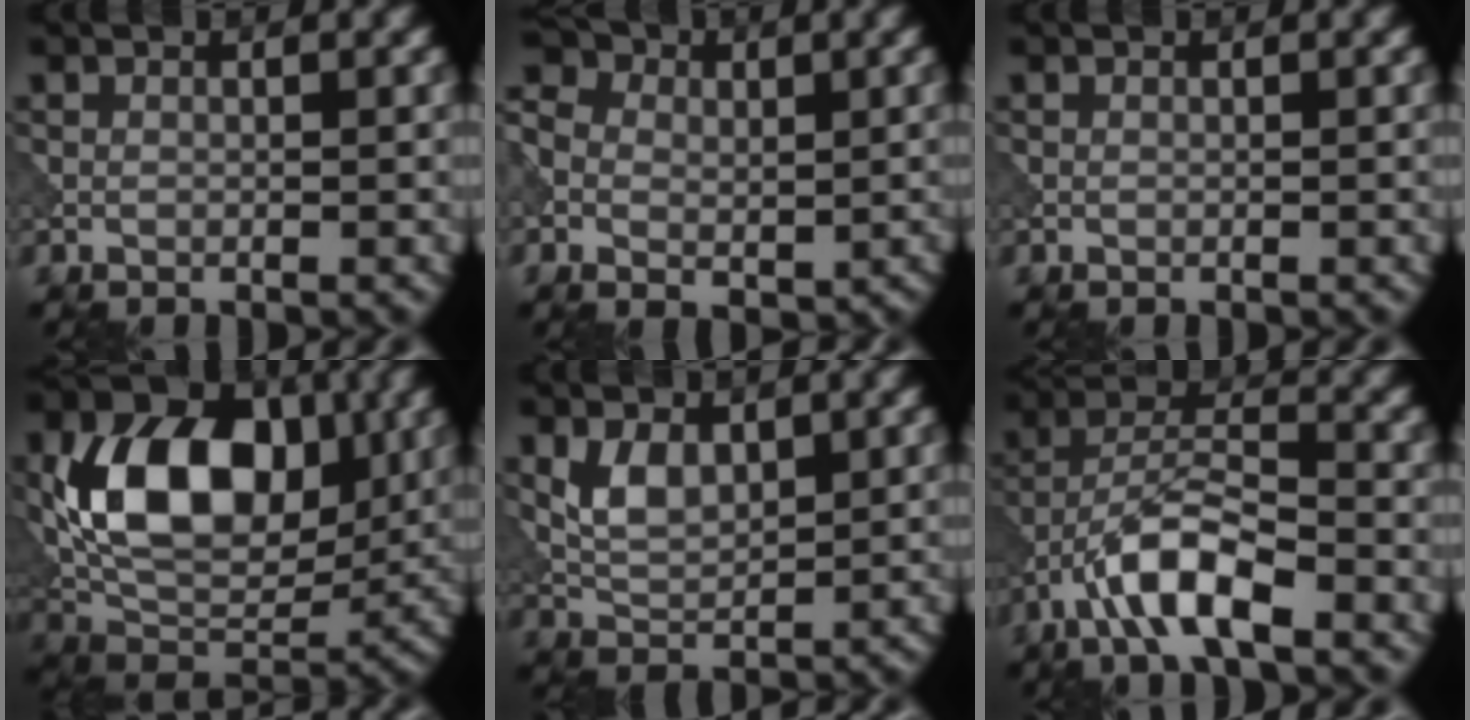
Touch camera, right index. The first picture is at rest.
{"total": 6.2, "force": [0.5, 5.1, 3.5], "torque": [-0.070, 0.013, -0.007]}
{"total": 0.0}
{"total": 11.2, "force": [1.8, 7.4, 8.2], "torque": [-0.146, -0.003, 0.034]}
{"total": 3.3, "force": [1.2, 2.1, 2.4], "torque": [-0.048, -0.003, 0.028]}
{"total": 7.1, "force": [-3.8, 2.1, 5.6], "torque": [-0.099, 0.013, -0.075]}